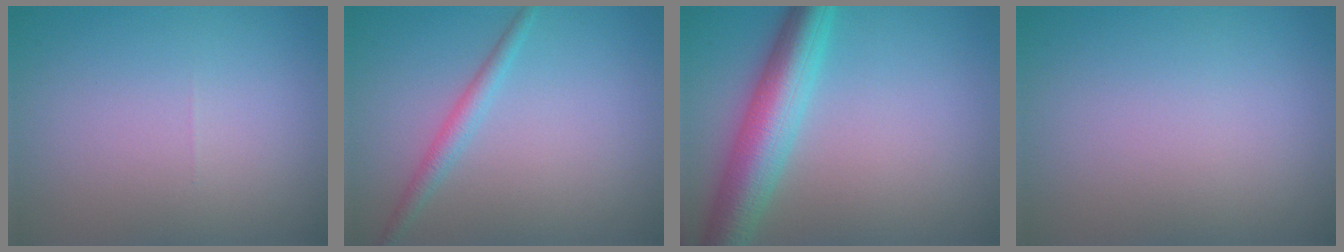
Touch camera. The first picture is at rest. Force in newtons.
{"total": 1.8, "press": 1.8, "slide": 0.0}
{"total": 6.8, "press": 6.8, "slide": 0.1}
{"total": 0.0}